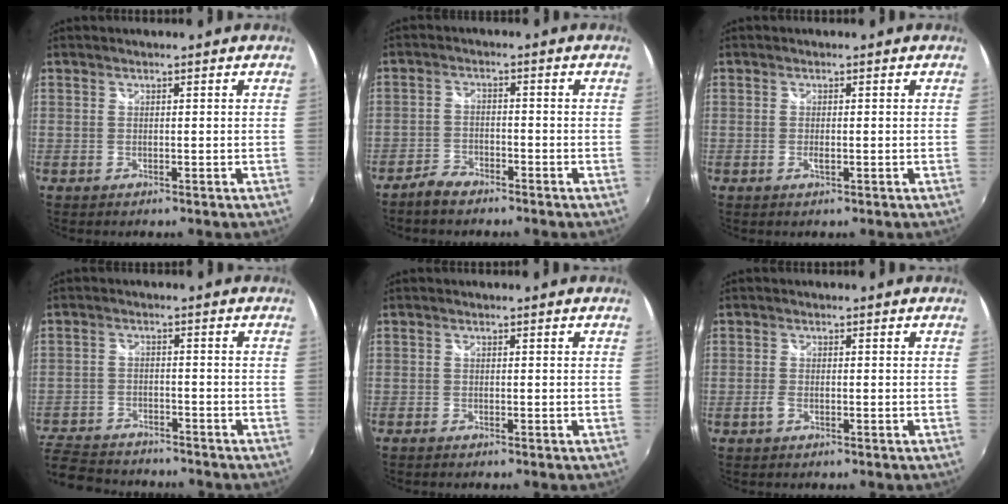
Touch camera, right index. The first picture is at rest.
{"total": 4.1, "force": [-3.5, 1.6, 1.4], "torque": [-0.045, 0.004, -0.068]}
{"total": 1.0, "force": [-0.3, 0.3, 0.9], "torque": [-0.017, -0.002, -0.006]}
{"total": 14.2, "force": [-11.8, 6.0, 5.1], "torque": [-0.152, -0.005, -0.195]}
{"total": 0.8, "force": [-0.7, 0.3, 0.2], "torque": [-0.007, -0.003, -0.015]}
{"total": 1.5, "force": [-0.8, 0.4, 1.1], "torque": [-0.030, -0.001, -0.018]}